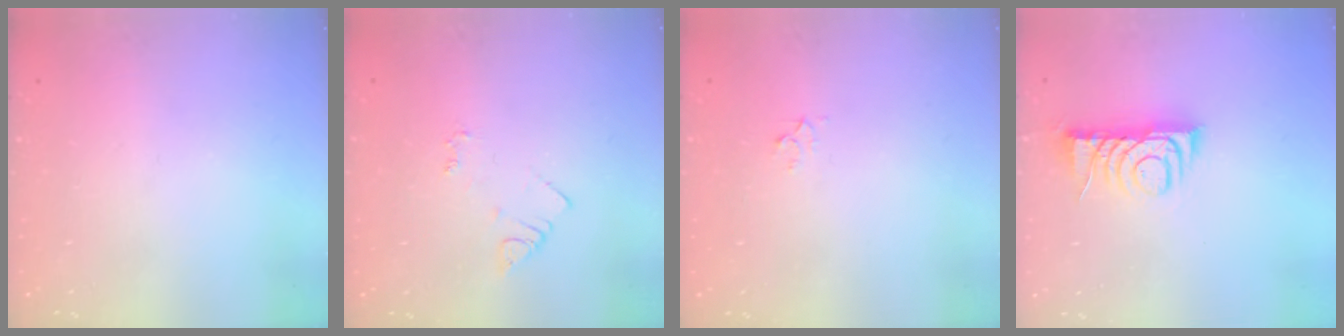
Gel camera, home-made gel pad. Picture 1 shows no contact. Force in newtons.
{"total": 4.2, "press": 4.1, "slide": 0.6}
{"total": 2.3, "press": 2.3, "slide": 0.2}
{"total": 8.0, "press": 7.9, "slide": 0.4}